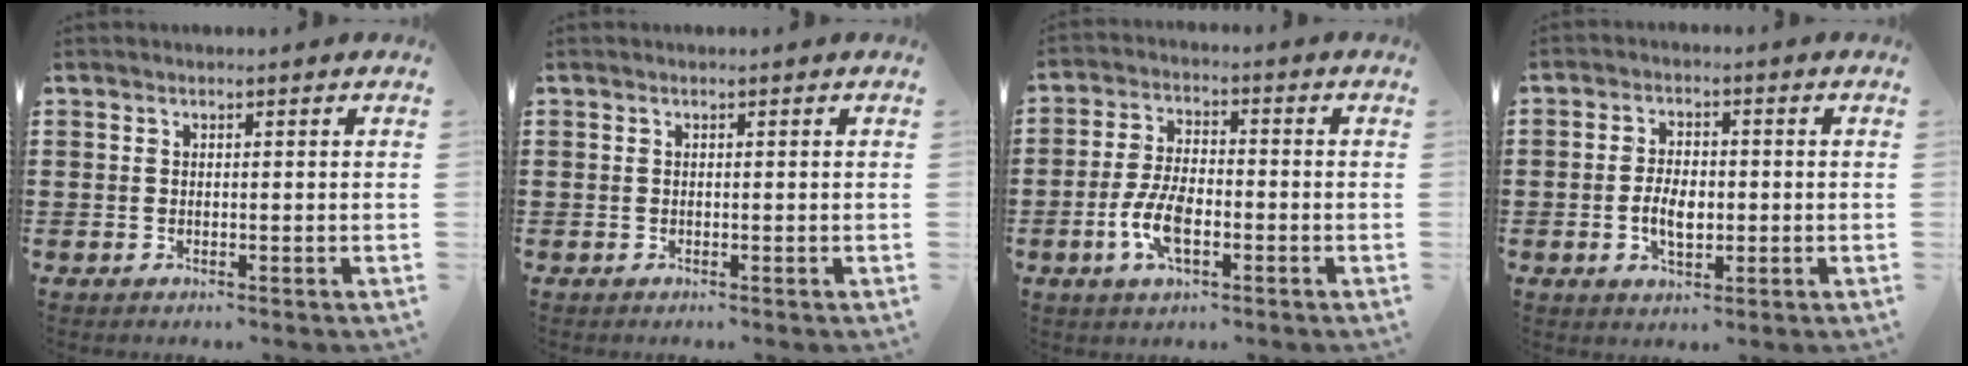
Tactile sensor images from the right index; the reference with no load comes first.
{"total": 0.0}
{"total": 7.2, "force": [-2.3, 3.5, 5.9], "torque": [-0.141, -0.002, -0.049]}
{"total": 4.9, "force": [-0.8, 2.6, 4.0], "torque": [-0.081, -0.002, -0.020]}